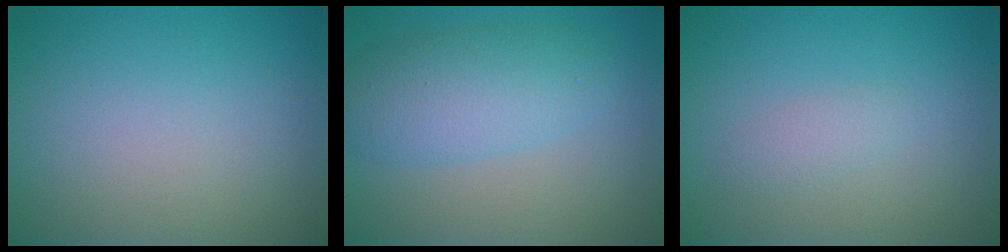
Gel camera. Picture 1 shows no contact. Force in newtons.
{"total": 5.1, "press": 5.1, "slide": 0.1}
{"total": 1.2, "press": 1.2, "slide": 0.0}